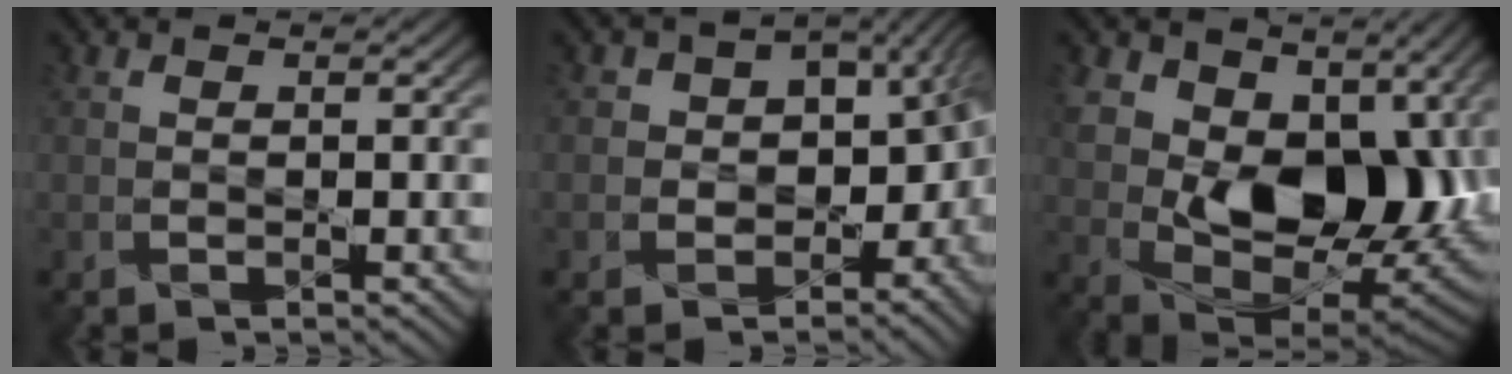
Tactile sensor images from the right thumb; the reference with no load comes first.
{"total": 10.9, "force": [-0.7, 8.8, 6.4], "torque": [-0.079, -0.011, -0.001]}
{"total": 15.2, "force": [2.7, 10.1, 11.1], "torque": [-0.200, -0.012, 0.052]}